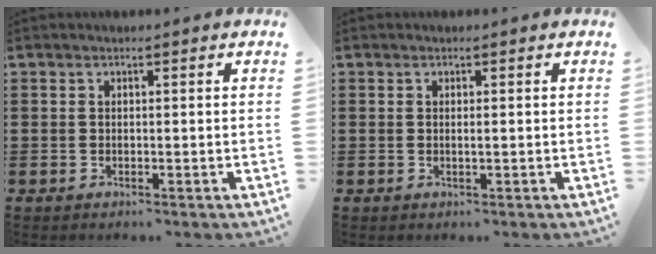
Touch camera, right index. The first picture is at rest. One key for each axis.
{"total": 0.7, "fx": 0.0, "fy": 0.0, "fz": 0.7, "tx": -0.014, "ty": -0.003, "tz": 0.000}